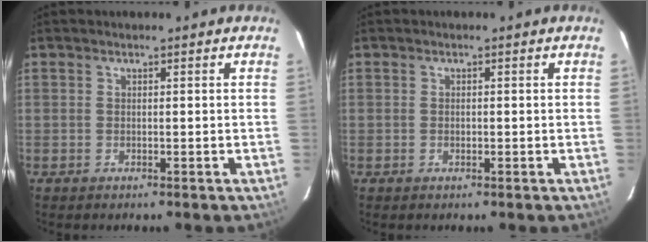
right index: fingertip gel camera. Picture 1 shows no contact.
{"total": 0.7, "force": [-0.2, 0.5, 0.4], "torque": [-0.006, 0.002, -0.002]}